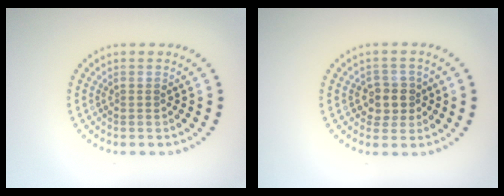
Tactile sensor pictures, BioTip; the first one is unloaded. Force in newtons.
{"total": 2.5, "press": 2.3, "slide": 0.9}